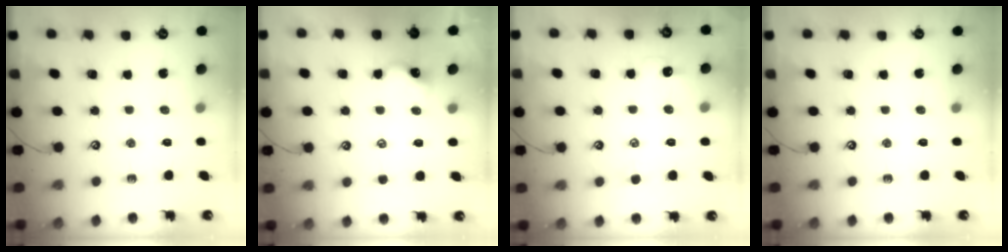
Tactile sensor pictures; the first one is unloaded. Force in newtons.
{"total": 0.0}
{"total": 1.2, "press": 0.9, "slide": 0.7}
{"total": 0.0}